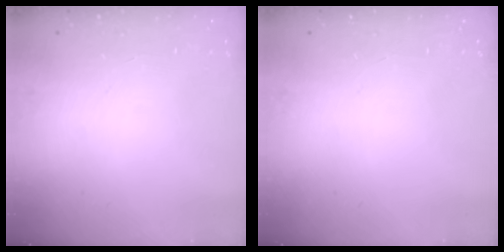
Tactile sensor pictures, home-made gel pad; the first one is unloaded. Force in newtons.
{"total": 0.0}